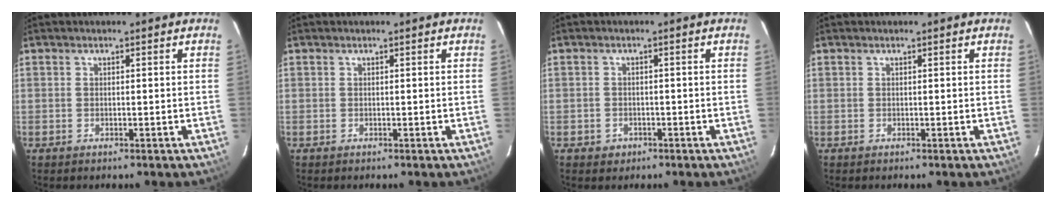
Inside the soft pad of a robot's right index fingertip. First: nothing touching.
{"total": 0.0}
{"total": 2.7, "force": [-1.2, 2.3, 0.5], "torque": [-0.015, 0.003, -0.014]}
{"total": 0.0}